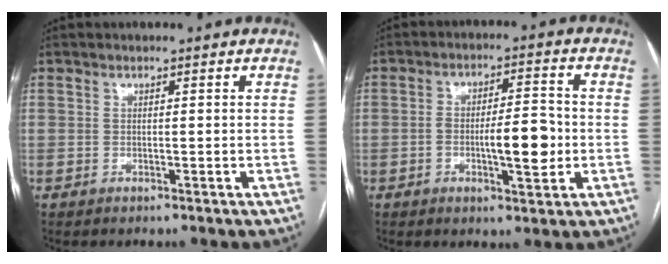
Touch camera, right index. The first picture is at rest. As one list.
[{"total": 8.1, "force": [-1.6, 2.1, 7.7], "torque": [-0.123, 0.008, -0.024]}]